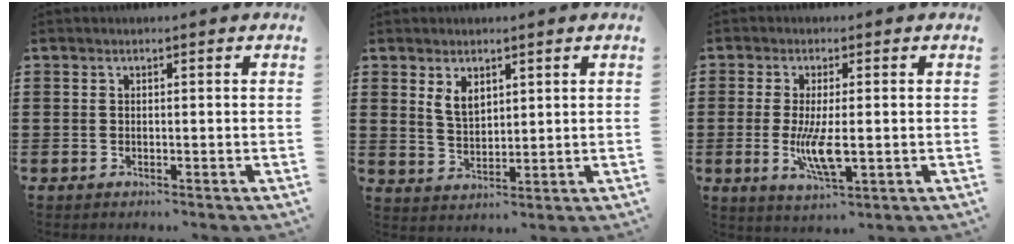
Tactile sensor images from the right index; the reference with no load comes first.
{"total": 3.6, "force": [2.0, 2.1, 2.1], "torque": [-0.048, 0.006, 0.038]}
{"total": 6.6, "force": [-0.8, 1.8, 6.3], "torque": [-0.127, -0.012, -0.015]}